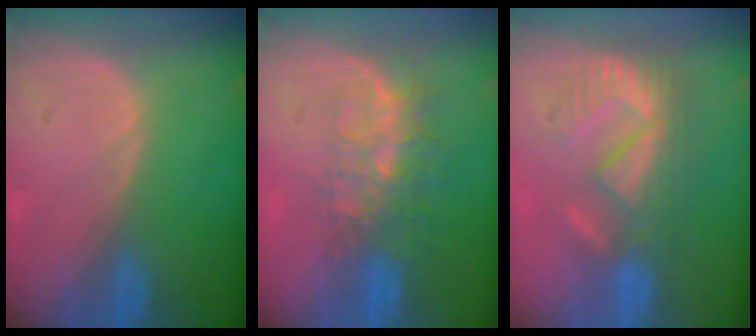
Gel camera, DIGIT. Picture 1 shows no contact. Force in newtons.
{"total": 8.2, "press": 6.8, "slide": 4.6}
{"total": 9.5, "press": 8.1, "slide": 5.0}